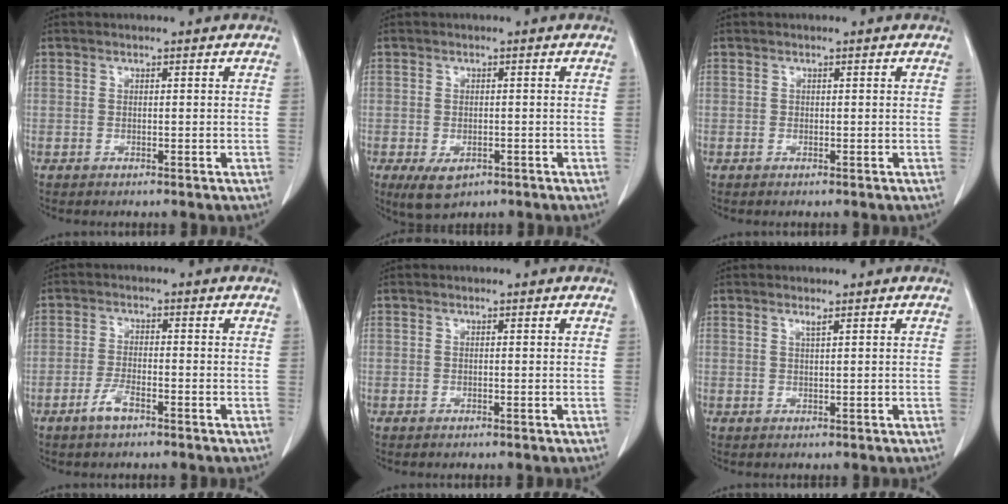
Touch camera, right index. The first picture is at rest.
{"total": 4.2, "force": [-2.0, 2.5, 2.8], "torque": [-0.051, -0.006, -0.021]}
{"total": 0.0}
{"total": 3.2, "force": [-2.0, 0.8, 2.3], "torque": [-0.050, 0.001, -0.039]}
{"total": 0.0}
{"total": 0.9, "force": [0.6, -0.2, 0.6], "torque": [-0.017, -0.004, 0.014]}